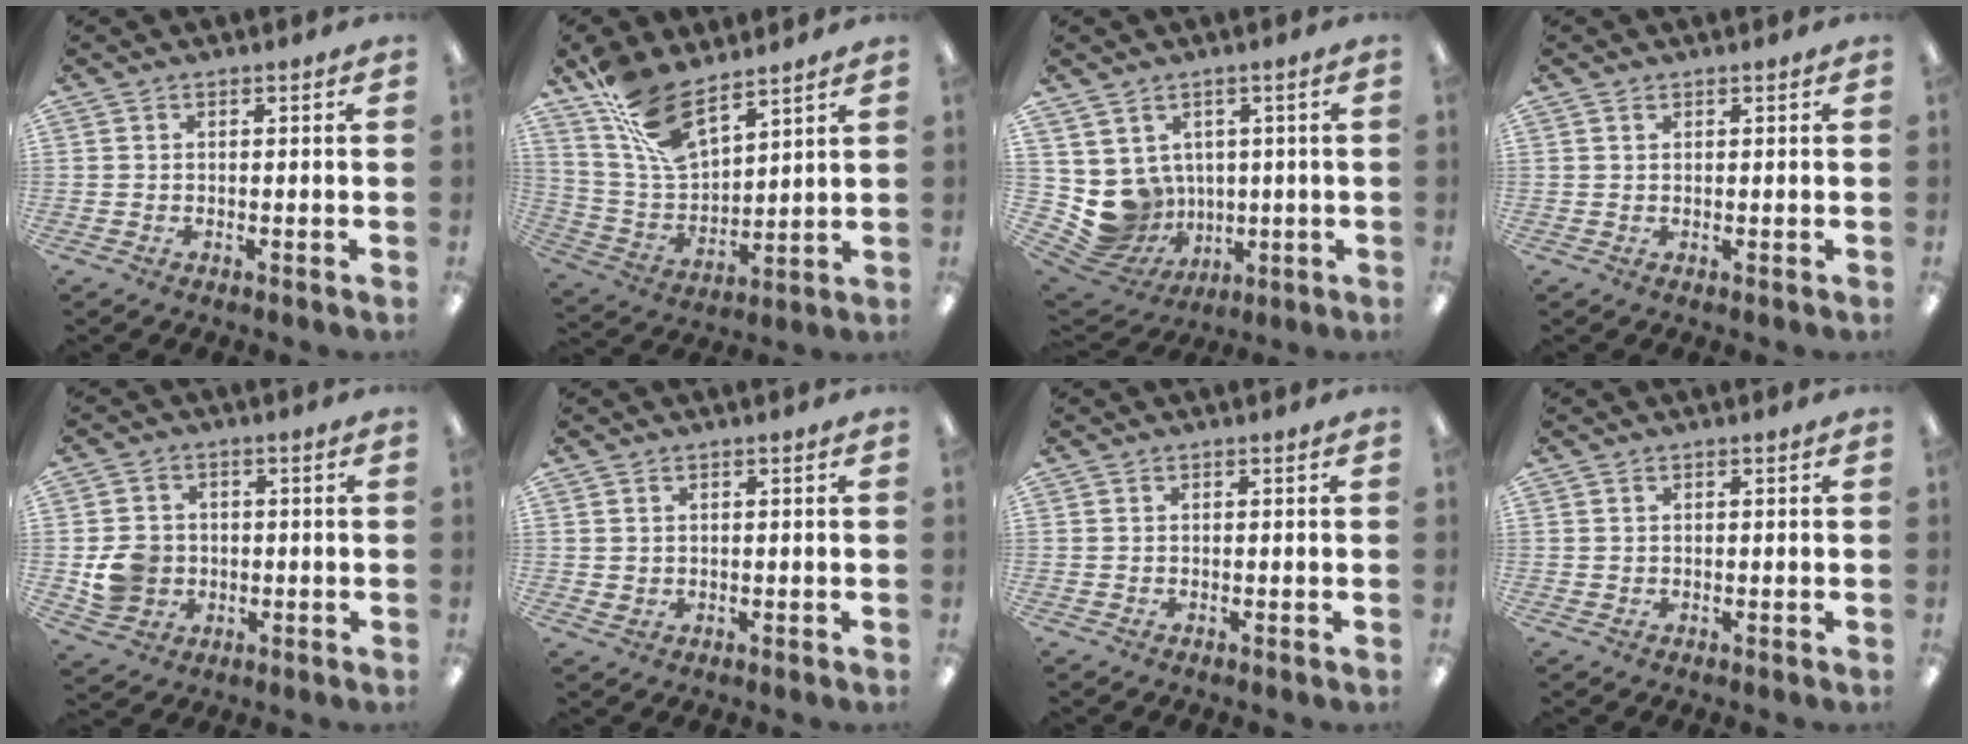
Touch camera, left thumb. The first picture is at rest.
{"total": 13.7, "force": [10.3, 5.1, 7.4], "torque": [-0.172, -0.053, 0.192]}
{"total": 8.0, "force": [1.1, 7.8, 1.3], "torque": [-0.065, -0.028, 0.032]}
{"total": 0.7, "force": [0.5, 0.3, 0.3], "torque": [-0.007, 0.002, 0.009]}
{"total": 7.5, "force": [-0.8, 6.9, 2.7], "torque": [-0.053, 0.015, -0.008]}
{"total": 1.3, "force": [0.6, 1.1, 0.3], "torque": [-0.007, 0.002, 0.009]}
{"total": 0.0}
{"total": 0.5, "force": [0.3, 0.5, 0.0], "torque": [0.000, 0.003, 0.005]}